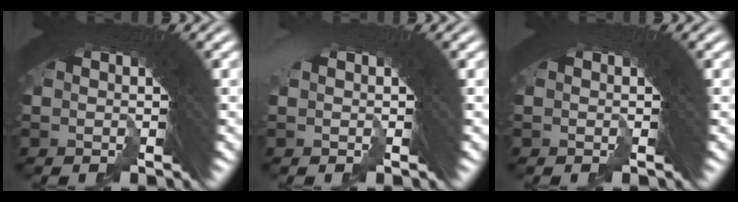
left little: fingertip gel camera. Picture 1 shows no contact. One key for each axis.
{"total": 4.1, "fx": 0.0, "fy": -2.9, "fz": -2.9, "tx": 0.042, "ty": -0.002, "tz": 0.004}
{"total": 0.9, "fx": -0.3, "fy": -0.4, "fz": -0.7, "tx": 0.011, "ty": -0.002, "tz": -0.004}